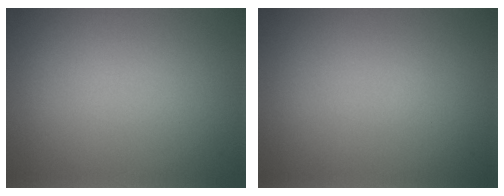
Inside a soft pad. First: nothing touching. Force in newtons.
{"total": 0.0}